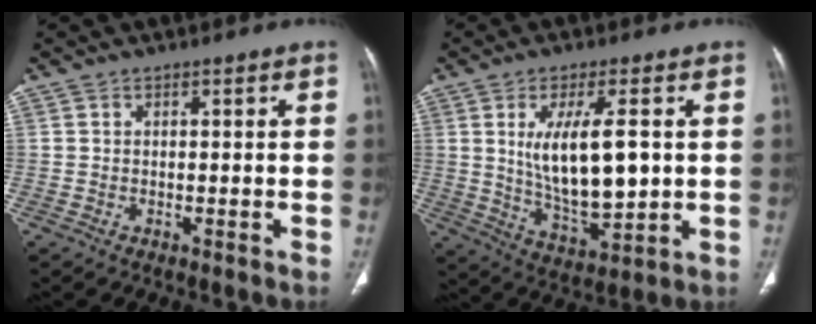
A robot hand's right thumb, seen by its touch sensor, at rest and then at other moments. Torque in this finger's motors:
{"motor_torque": [-0.89, 1.39, 1.00, 0.98, 0.42]}